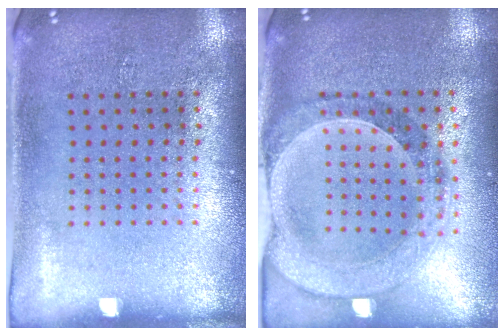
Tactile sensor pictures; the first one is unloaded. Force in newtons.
{"total": 1.5, "press": 1.5, "slide": 0.4}